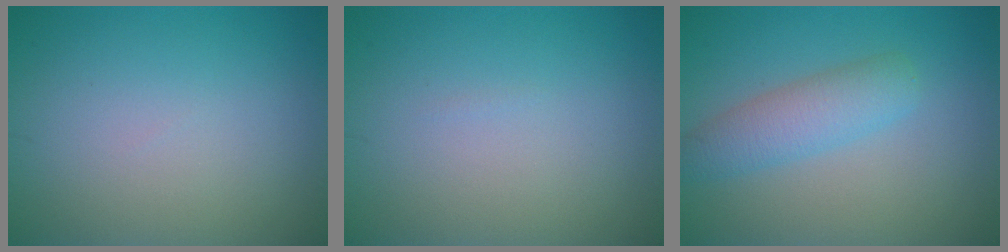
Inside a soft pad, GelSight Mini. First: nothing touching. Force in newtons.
{"total": 0.0}
{"total": 3.4, "press": 3.4, "slide": 0.1}